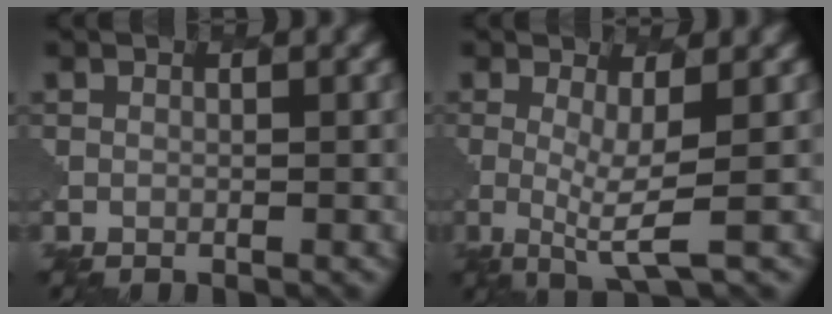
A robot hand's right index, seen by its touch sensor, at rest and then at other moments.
{"total": 3.1, "force": [0.2, 0.6, 3.1], "torque": [-0.063, -0.015, 0.002]}